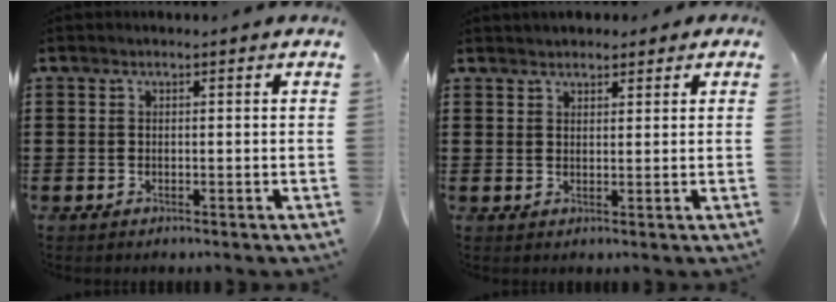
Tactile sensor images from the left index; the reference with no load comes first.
{"total": 2.0, "force": [1.8, 0.9, 0.2], "torque": [-0.008, 0.008, 0.035]}